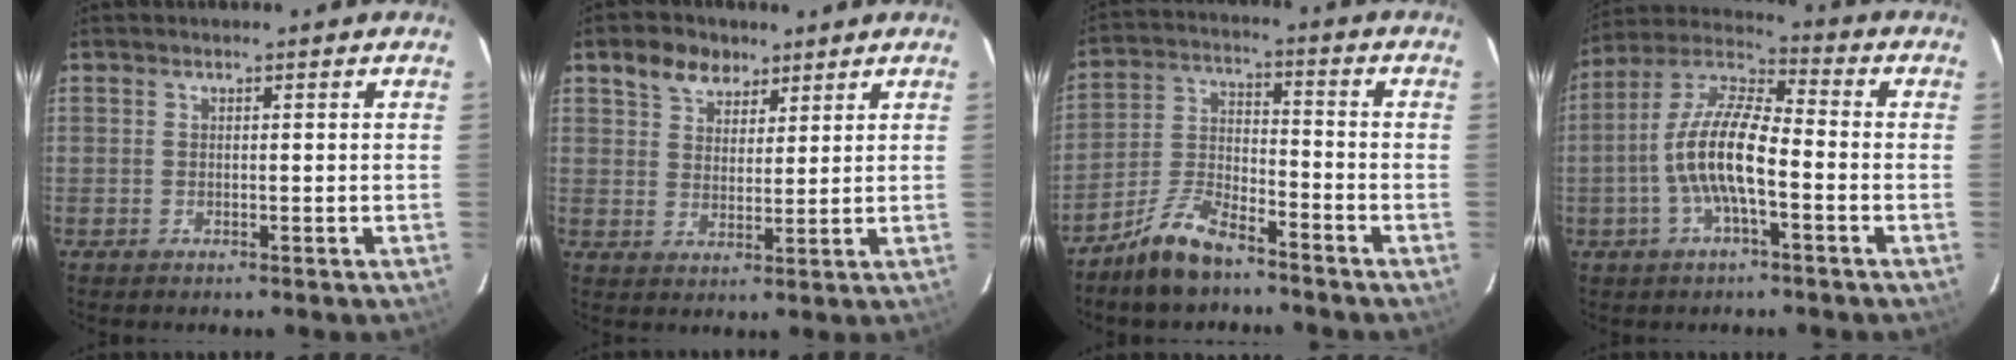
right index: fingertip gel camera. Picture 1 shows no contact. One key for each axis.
{"total": 6.7, "fx": 4.4, "fy": 4.3, "fz": 2.5, "tx": -0.047, "ty": 0.020, "tz": 0.075}
{"total": 9.3, "fx": -7.4, "fy": 2.9, "fz": 4.9, "tx": -0.115, "ty": 0.012, "tz": -0.145}
{"total": 12.1, "fx": -3.1, "fy": 3.5, "fz": 11.1, "tx": -0.229, "ty": 0.008, "tz": -0.065}